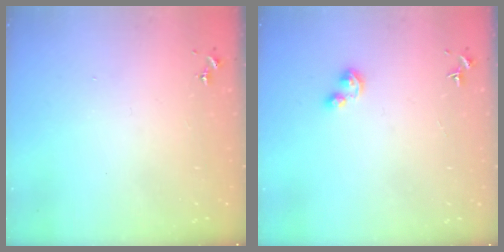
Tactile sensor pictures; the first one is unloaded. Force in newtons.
{"total": 4.0, "press": 3.9, "slide": 0.8}